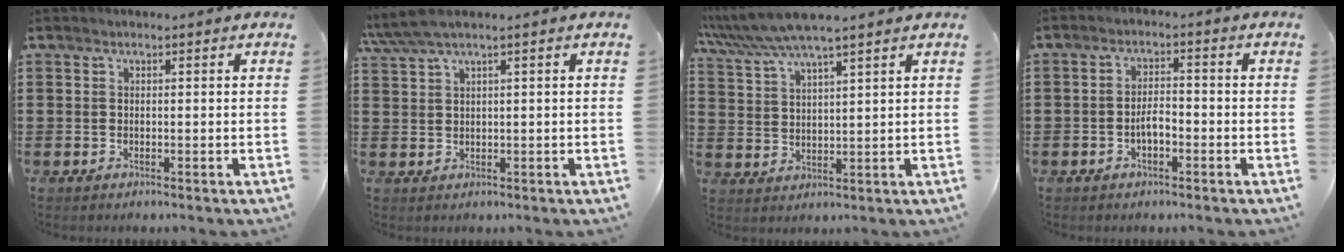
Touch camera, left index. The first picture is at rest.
{"total": 3.0, "force": [1.5, 0.0, 2.6], "torque": [-0.060, -0.002, 0.024]}
{"total": 6.6, "force": [5.5, 0.2, 3.6], "torque": [-0.086, -0.019, 0.098]}
{"total": 3.2, "force": [-1.3, 1.1, 2.7], "torque": [-0.057, 0.005, -0.028]}